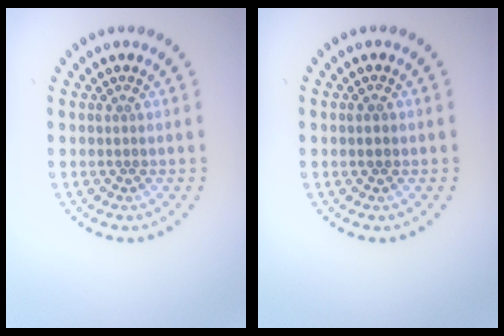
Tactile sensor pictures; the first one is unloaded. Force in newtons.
{"total": 1.2, "press": 1.2, "slide": 0.2}